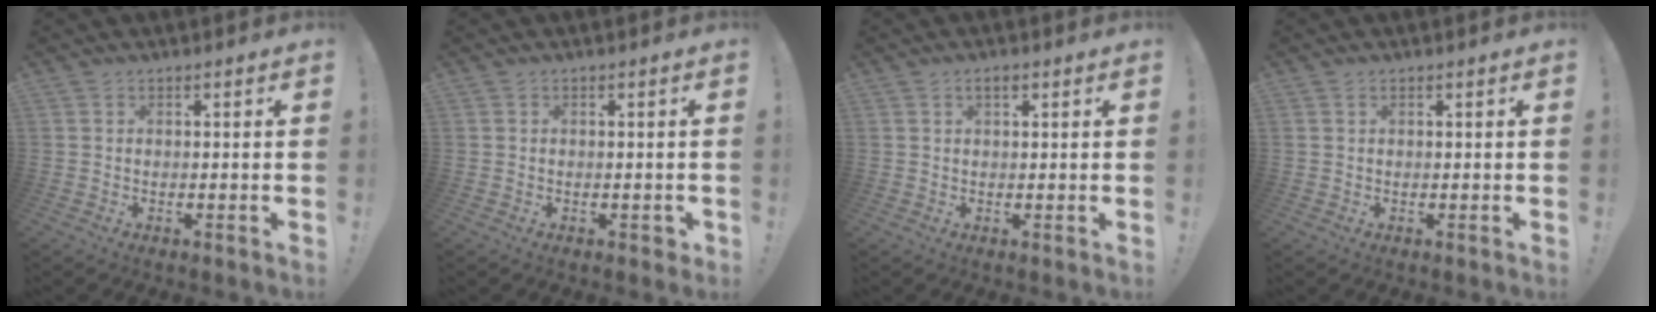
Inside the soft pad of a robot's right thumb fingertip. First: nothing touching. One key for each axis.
{"total": 1.7, "fx": -0.3, "fy": 1.3, "fz": 1.1, "tx": -0.006, "ty": 0.000, "tz": -0.006}
{"total": 2.1, "fx": 1.2, "fy": 0.9, "fz": 1.6, "tx": -0.030, "ty": 0.001, "tz": 0.020}
{"total": 0.7, "fx": 0.4, "fy": 0.4, "fz": 0.4, "tx": -0.016, "ty": 0.004, "tz": 0.010}